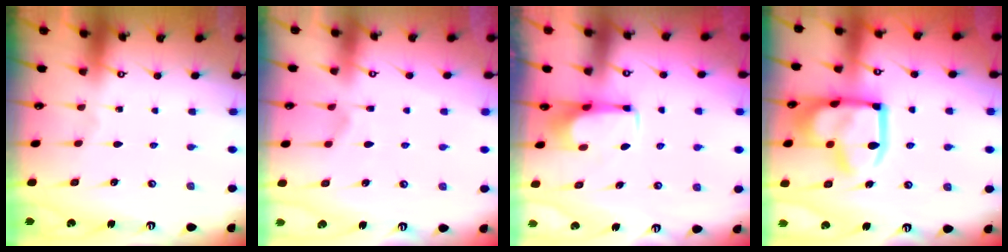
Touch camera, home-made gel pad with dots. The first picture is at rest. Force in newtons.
{"total": 2.0, "press": 1.5, "slide": 1.3}
{"total": 1.5, "press": 1.5, "slide": 0.4}
{"total": 21.2, "press": 21.1, "slide": 2.3}